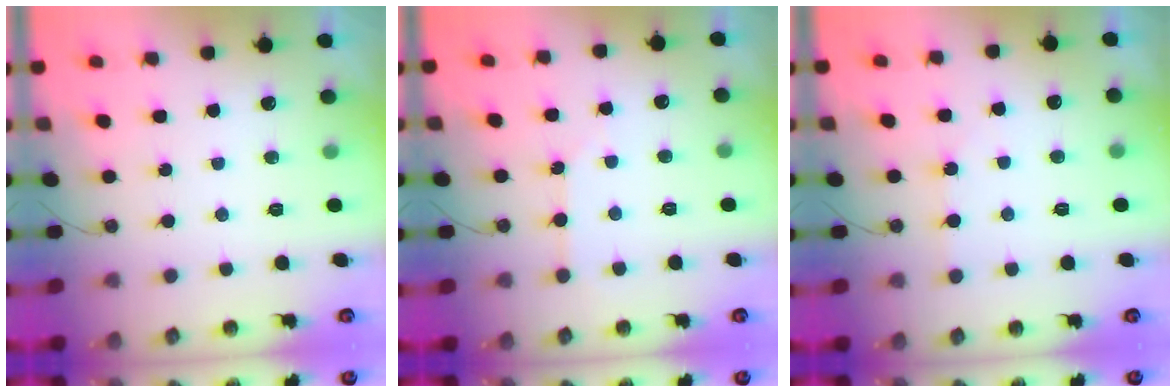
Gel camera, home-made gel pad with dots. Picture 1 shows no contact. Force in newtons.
{"total": 3.4, "press": 3.4, "slide": 0.4}
{"total": 2.7, "press": 2.7, "slide": 0.5}